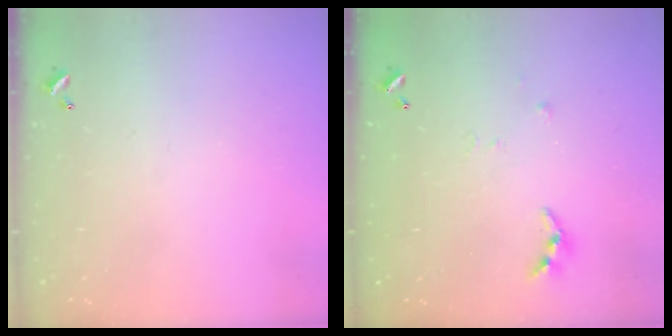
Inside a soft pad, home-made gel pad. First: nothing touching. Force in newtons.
{"total": 3.3, "press": 3.3, "slide": 0.4}